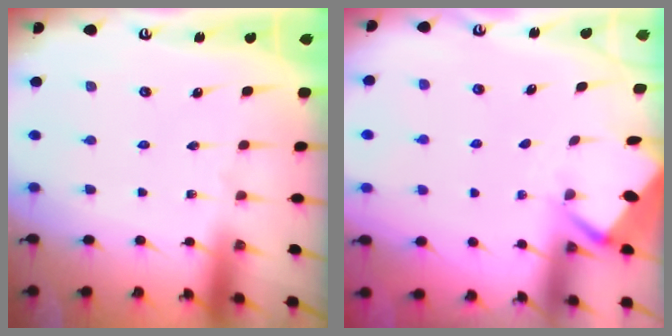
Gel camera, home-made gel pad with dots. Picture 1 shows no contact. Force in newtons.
{"total": 2.6, "press": 2.6, "slide": 0.3}